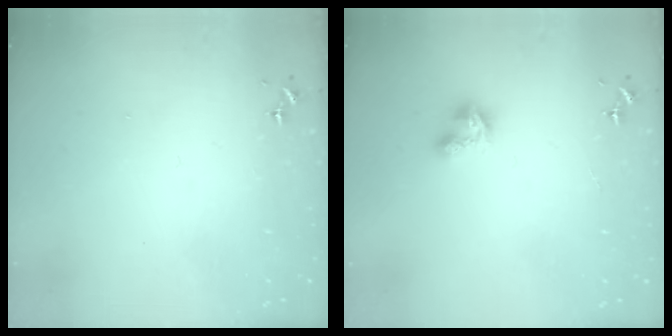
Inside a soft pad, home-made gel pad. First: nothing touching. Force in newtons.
{"total": 4.8, "press": 4.7, "slide": 0.8}